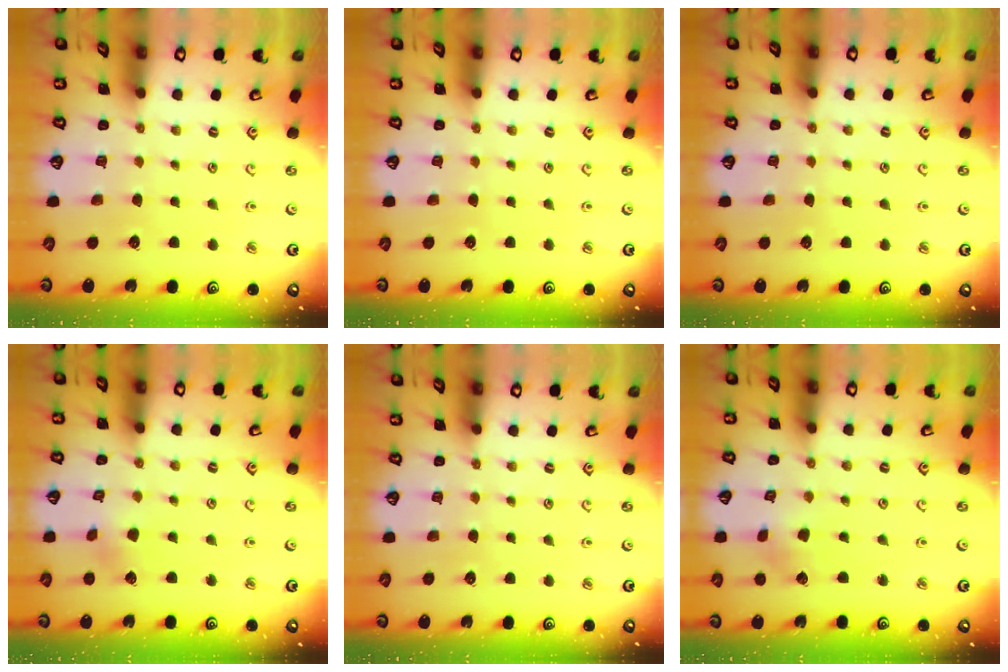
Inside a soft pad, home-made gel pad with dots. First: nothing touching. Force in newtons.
{"total": 0.0}
{"total": 0.0}
{"total": 3.2, "press": 3.2, "slide": 0.5}
{"total": 0.0}
{"total": 2.8, "press": 2.8, "slide": 0.4}